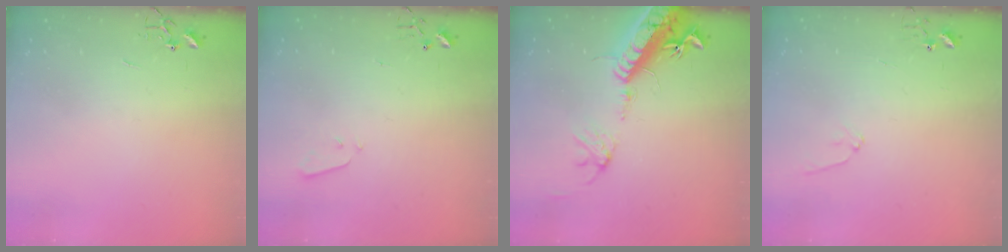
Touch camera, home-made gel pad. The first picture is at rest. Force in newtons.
{"total": 2.1, "press": 2.1, "slide": 0.3}
{"total": 18.2, "press": 17.7, "slide": 4.2}
{"total": 6.5, "press": 6.5, "slide": 0.6}